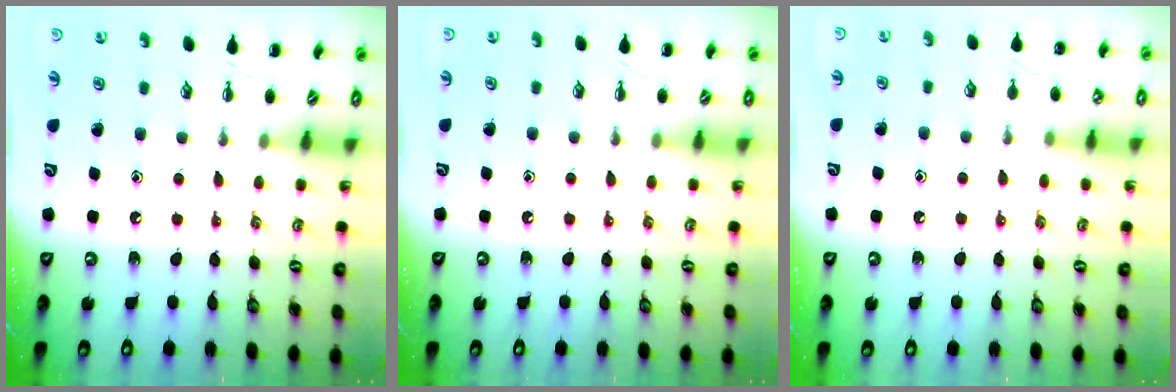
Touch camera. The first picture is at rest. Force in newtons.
{"total": 4.6, "press": 4.3, "slide": 1.8}
{"total": 7.8, "press": 7.5, "slide": 2.3}